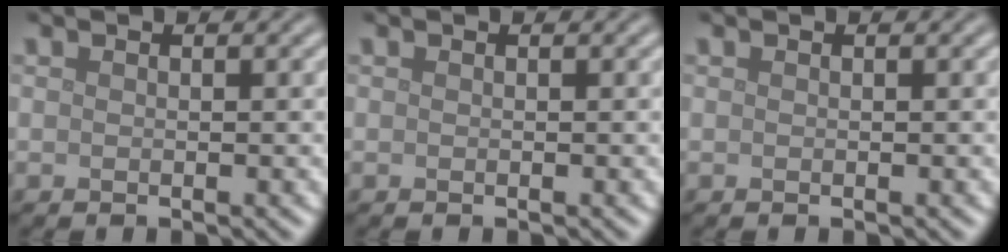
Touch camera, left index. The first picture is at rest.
{"total": 0.0}
{"total": 0.0}